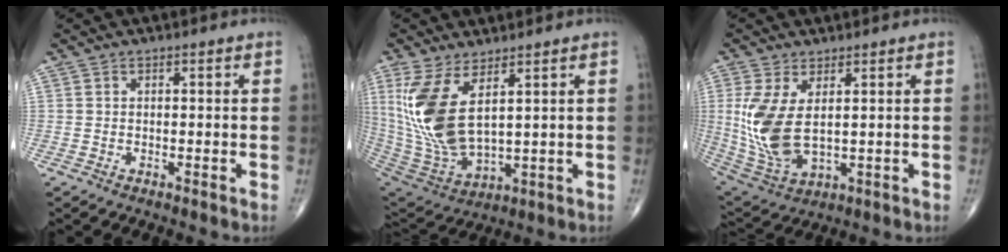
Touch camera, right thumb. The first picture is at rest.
{"total": 15.2, "force": [5.0, 6.5, 12.8], "torque": [-0.272, -0.032, 0.117]}
{"total": 12.1, "force": [1.5, 6.1, 10.4], "torque": [-0.226, -0.017, 0.048]}